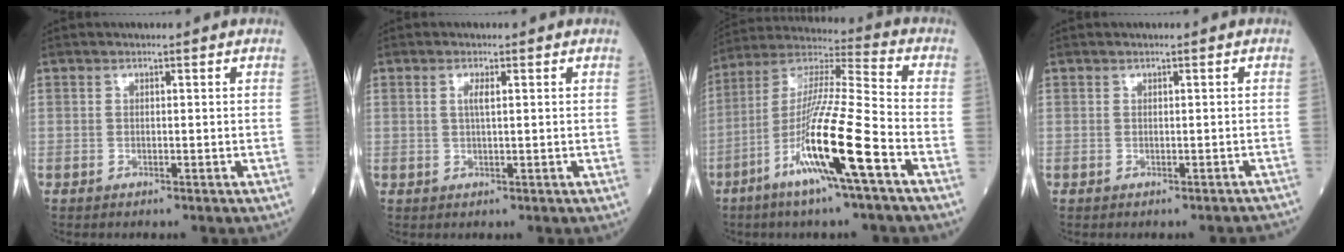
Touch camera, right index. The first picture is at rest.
{"total": 1.5, "force": [0.6, 0.1, 1.4], "torque": [-0.033, 0.001, 0.010]}
{"total": 16.2, "force": [-6.7, -0.4, 14.7], "torque": [-0.293, -0.013, -0.127]}
{"total": 1.8, "force": [-1.7, 0.5, 0.3], "torque": [0.007, 0.000, -0.011]}